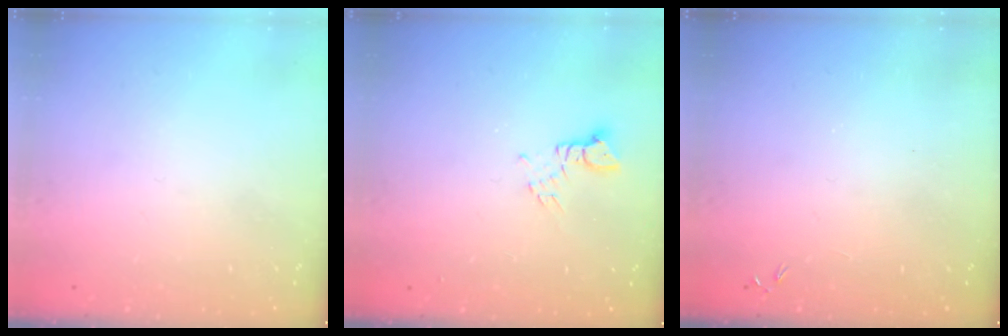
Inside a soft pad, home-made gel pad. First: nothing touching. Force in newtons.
{"total": 2.4, "press": 2.3, "slide": 0.3}
{"total": 0.0}